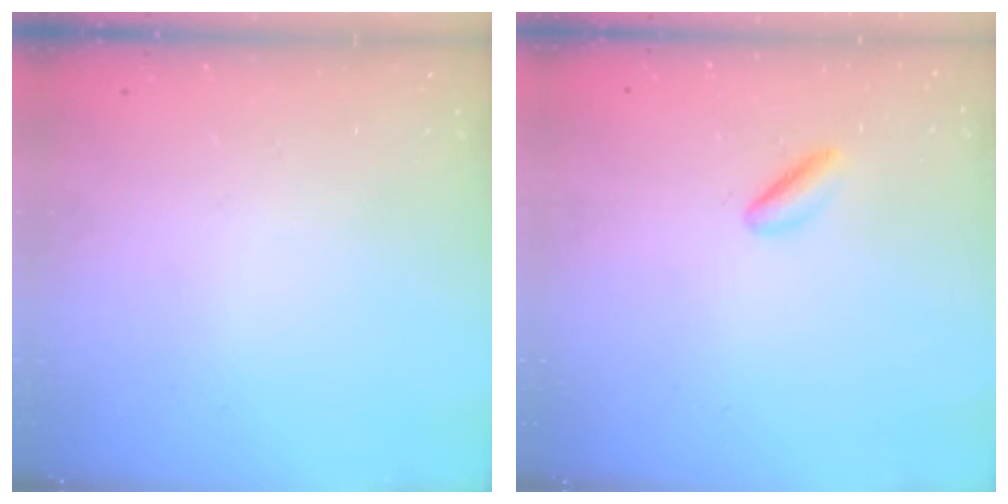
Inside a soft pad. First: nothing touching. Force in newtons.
{"total": 2.8, "press": 2.7, "slide": 0.8}